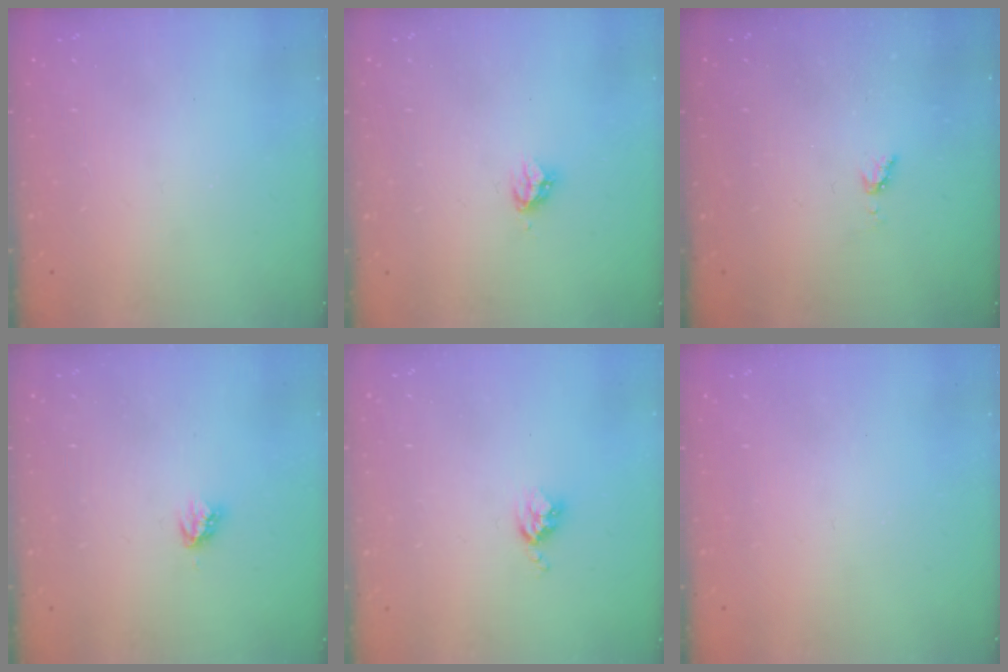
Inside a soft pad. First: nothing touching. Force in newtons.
{"total": 3.7, "press": 3.7, "slide": 0.1}
{"total": 4.0, "press": 4.0, "slide": 0.5}
{"total": 3.8, "press": 3.8, "slide": 0.3}
{"total": 3.5, "press": 3.5, "slide": 0.4}
{"total": 0.0}